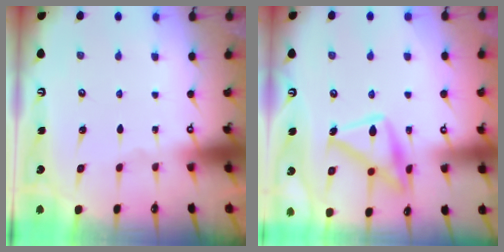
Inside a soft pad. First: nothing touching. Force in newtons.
{"total": 17.1, "press": 17.1, "slide": 1.2}